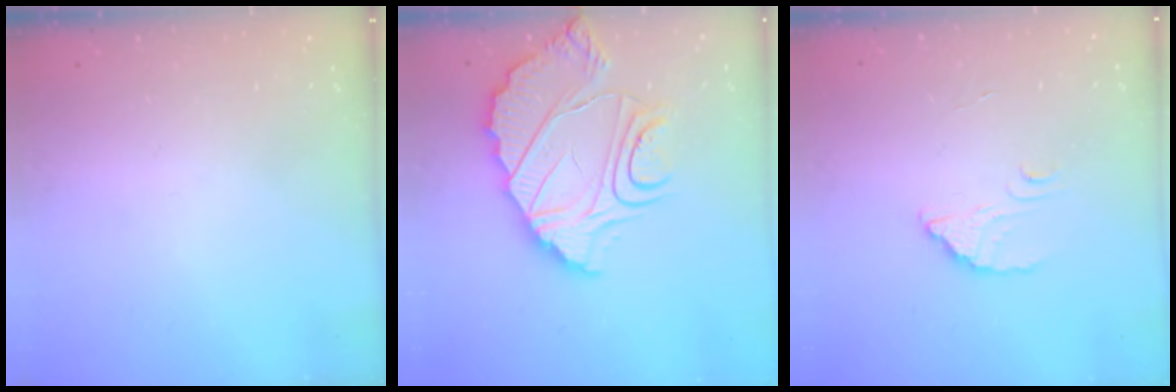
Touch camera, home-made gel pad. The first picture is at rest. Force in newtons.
{"total": 12.3, "press": 12.3, "slide": 1.0}
{"total": 2.4, "press": 2.4, "slide": 0.1}